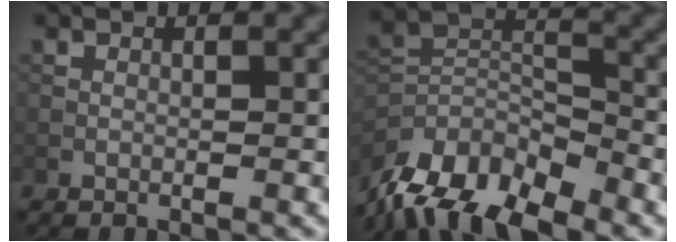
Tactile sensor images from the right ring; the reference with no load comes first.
{"total": 11.0, "force": [-8.7, 4.3, 5.2], "torque": [-0.098, 0.009, -0.166]}